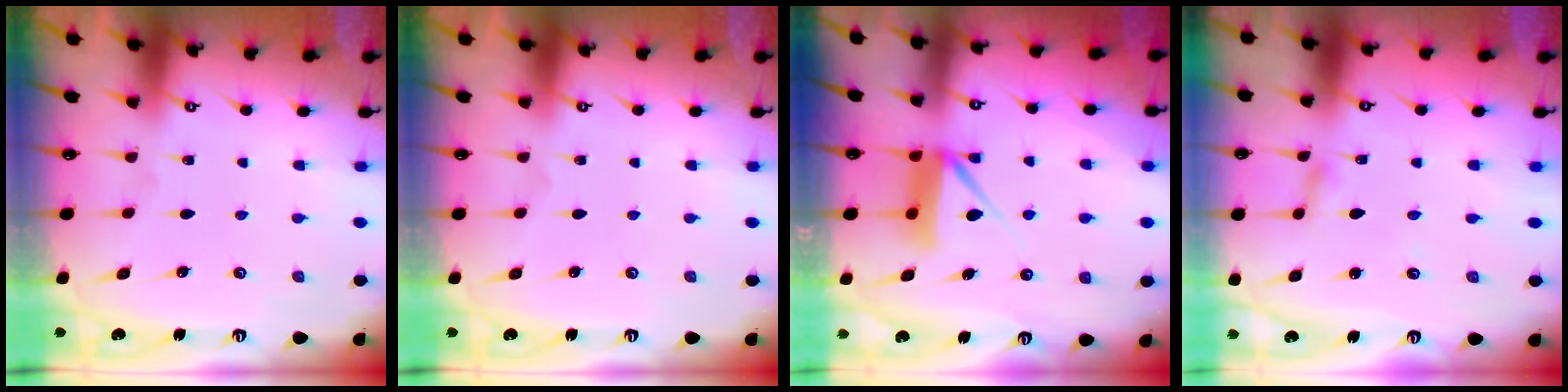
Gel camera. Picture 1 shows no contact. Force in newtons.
{"total": 0.0}
{"total": 9.3, "press": 9.3, "slide": 0.6}
{"total": 2.0, "press": 2.0, "slide": 0.2}